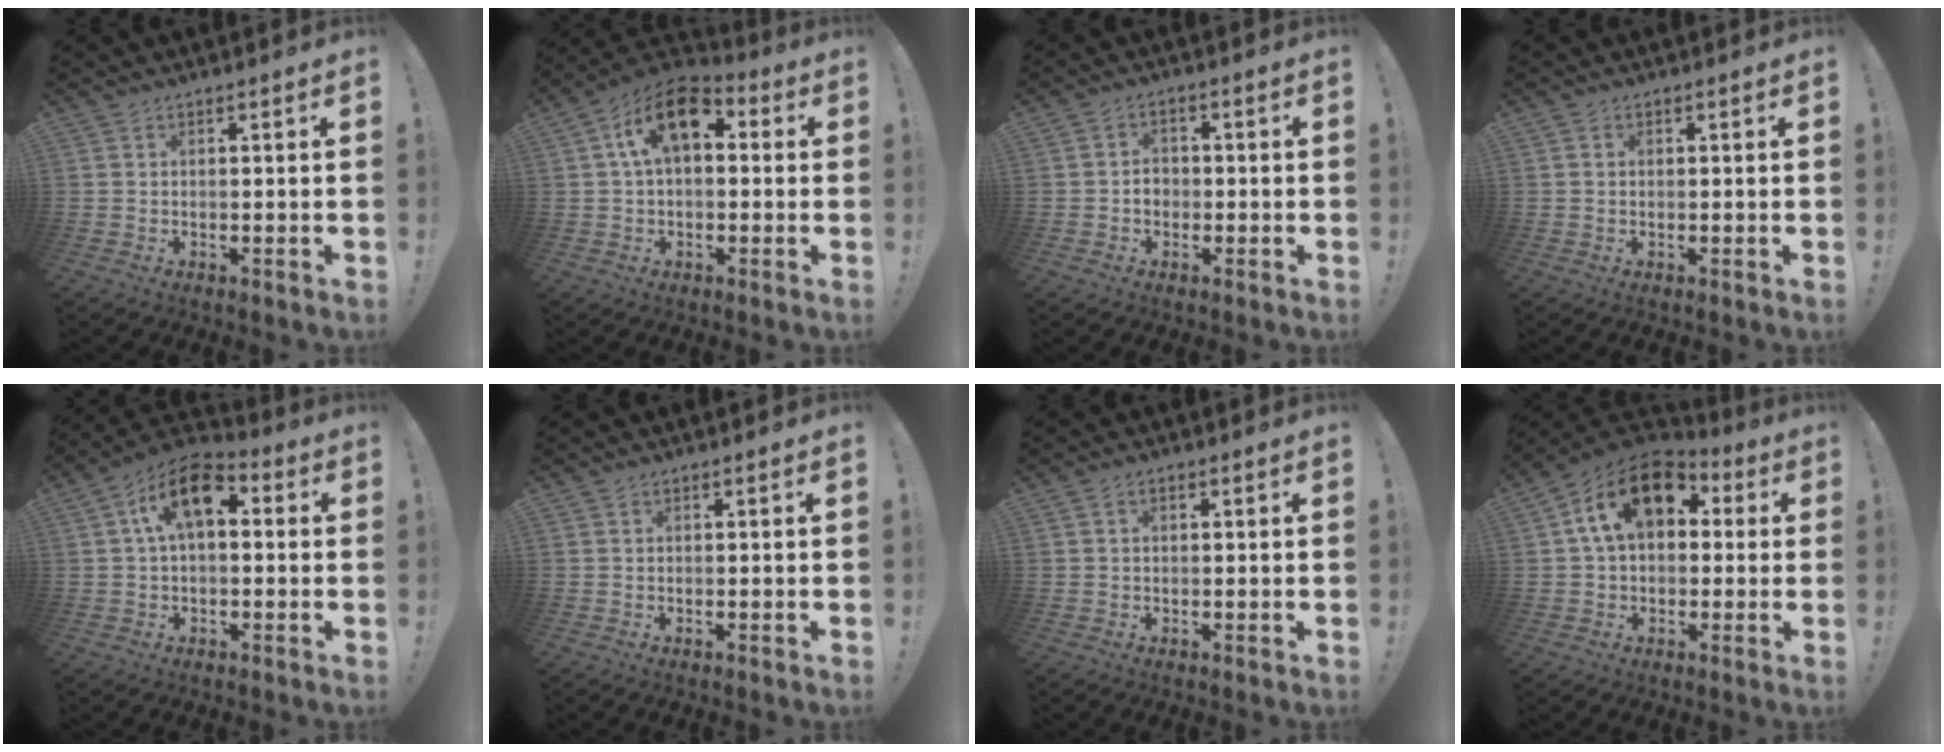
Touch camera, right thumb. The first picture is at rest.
{"total": 13.6, "force": [4.3, 7.7, 10.3], "torque": [-0.158, -0.002, 0.079]}
{"total": 3.4, "force": [-1.0, 2.7, 1.8], "torque": [-0.017, 0.001, -0.022]}
{"total": 0.0}
{"total": 12.2, "force": [3.5, 6.7, 9.6], "torque": [-0.152, 0.001, 0.066]}
{"total": 0.0}
{"total": 1.2, "force": [0.2, 0.7, 0.9], "torque": [-0.011, -0.002, 0.002]}
{"total": 16.8, "force": [5.4, 10.8, 11.7], "torque": [-0.176, -0.001, 0.096]}